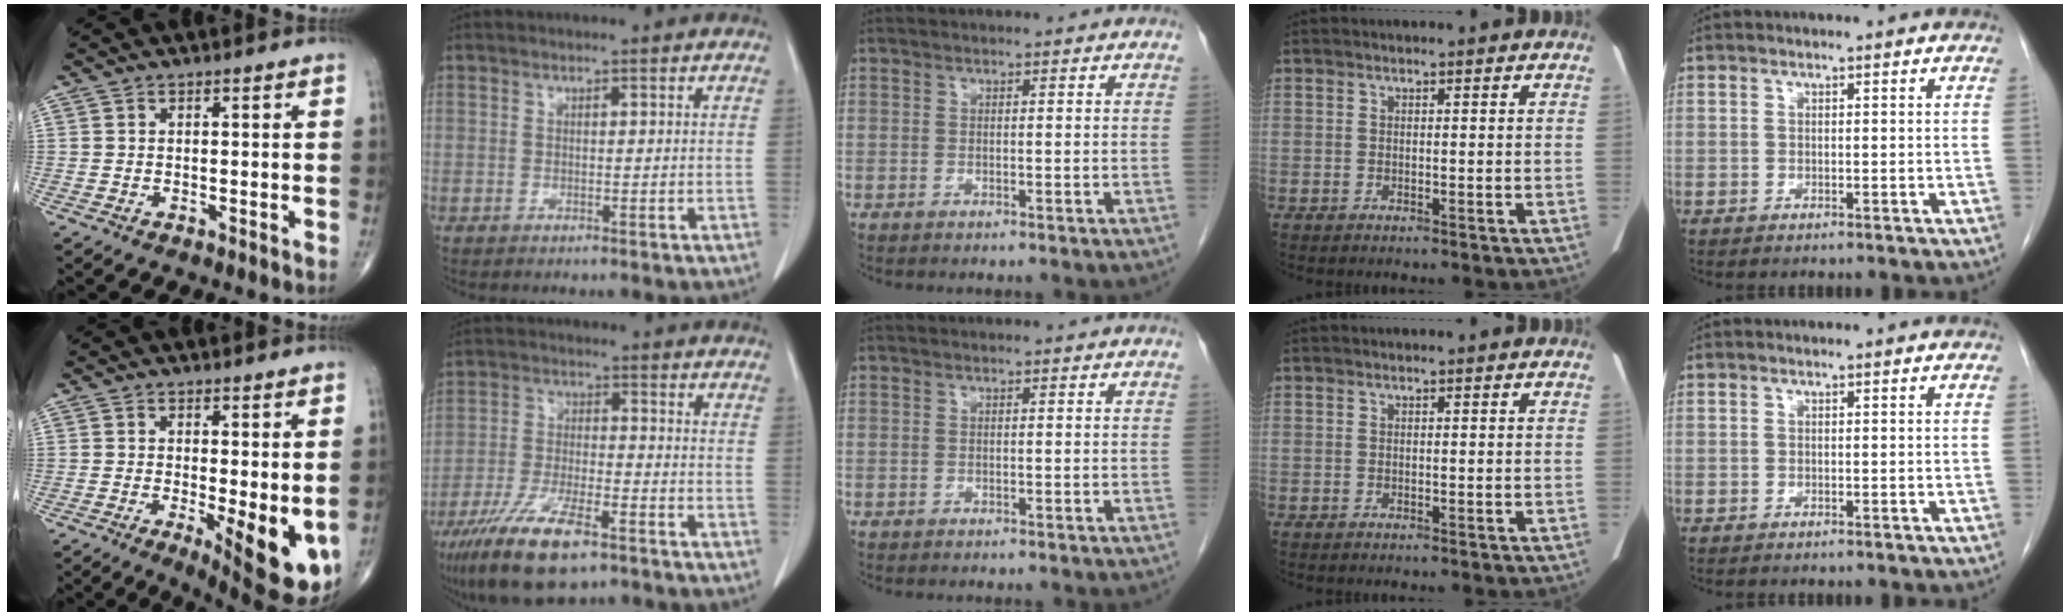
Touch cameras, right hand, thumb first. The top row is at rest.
{"thumb": {"total": 10.8, "force": [-2.0, 3.4, 10.0], "torque": [-0.131, -0.024, -0.017]}, "index": {"total": 13.6, "force": [-8.8, 3.9, 9.6], "torque": [-0.191, -0.021, -0.156]}}